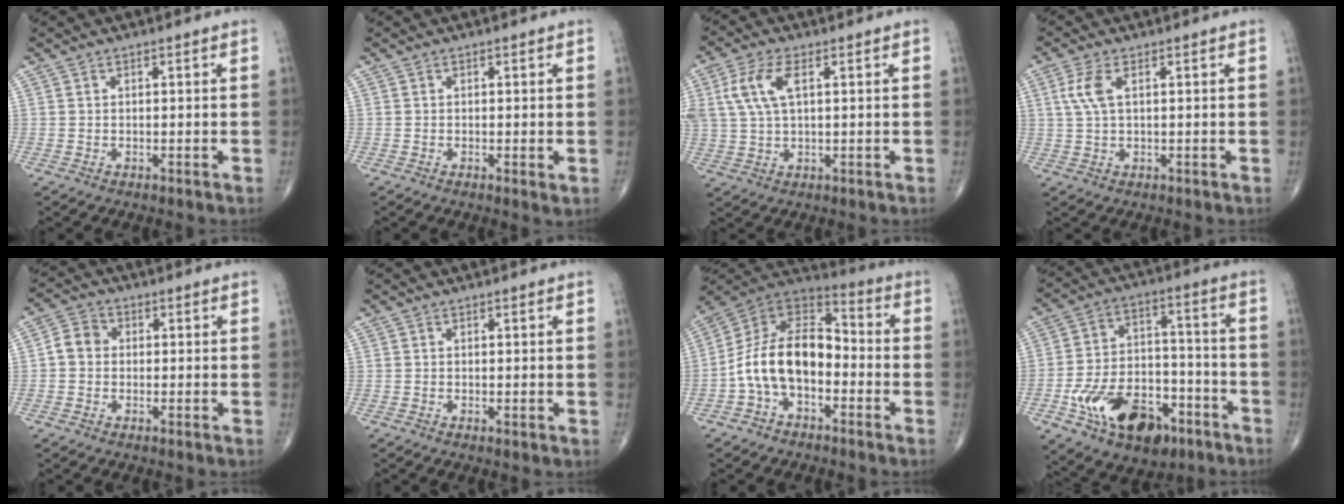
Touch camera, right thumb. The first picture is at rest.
{"total": 1.3, "force": [-0.2, 0.2, 1.2], "torque": [-0.022, -0.007, -0.006]}
{"total": 7.2, "force": [2.4, 3.4, 6.0], "torque": [-0.140, 0.004, 0.050]}
{"total": 4.4, "force": [1.2, 1.7, 3.8], "torque": [-0.099, 0.009, 0.027]}
{"total": 4.4, "force": [-0.1, 3.8, 2.2], "torque": [-0.027, 0.013, -0.012]}
{"total": 0.7, "force": [-0.1, 0.2, 0.6], "torque": [-0.012, -0.004, -0.004]}
{"total": 14.7, "force": [-3.7, 8.9, 11.1], "torque": [-0.181, 0.060, -0.079]}
{"total": 18.9, "force": [-9.4, 10.8, 12.3], "torque": [-0.180, 0.063, -0.145]}